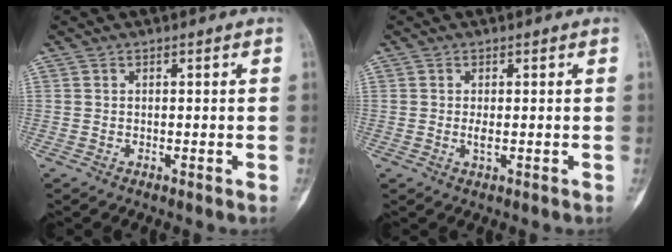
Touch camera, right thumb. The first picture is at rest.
{"total": 1.4, "force": [-0.1, 0.4, 1.3], "torque": [-0.027, -0.003, 0.001]}